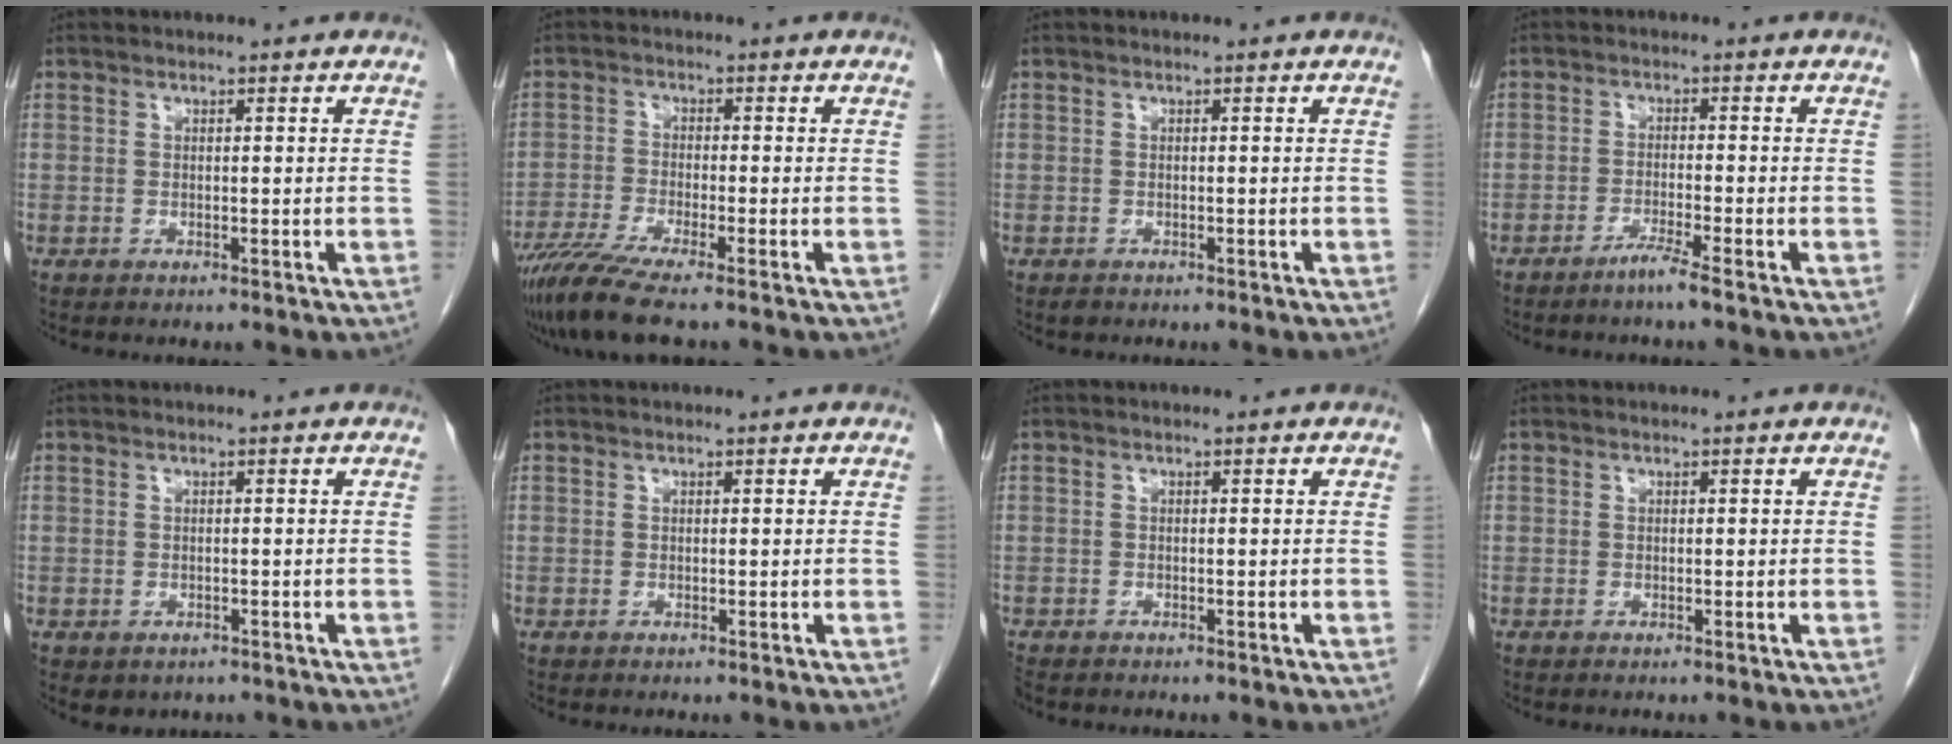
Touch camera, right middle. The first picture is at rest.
{"total": 7.2, "force": [-5.6, -0.4, 4.4], "torque": [-0.078, -0.021, -0.101]}
{"total": 0.6, "force": [-0.4, 0.3, 0.2], "torque": [-0.007, 0.000, -0.006]}
{"total": 2.9, "force": [-2.2, -0.7, 1.8], "torque": [-0.038, -0.005, -0.045]}
{"total": 2.2, "force": [-1.4, 1.6, 0.7], "torque": [-0.007, 0.000, -0.011]}
{"total": 0.0}
{"total": 1.5, "force": [-1.3, 0.6, 0.4], "torque": [-0.015, -0.004, -0.023]}
{"total": 0.0}